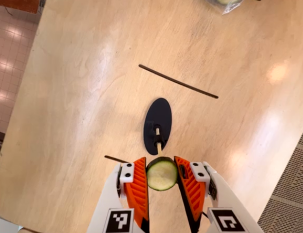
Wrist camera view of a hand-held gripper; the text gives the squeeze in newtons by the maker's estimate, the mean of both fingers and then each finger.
{"total": 10.1, "left": 10.4, "right": 9.8}